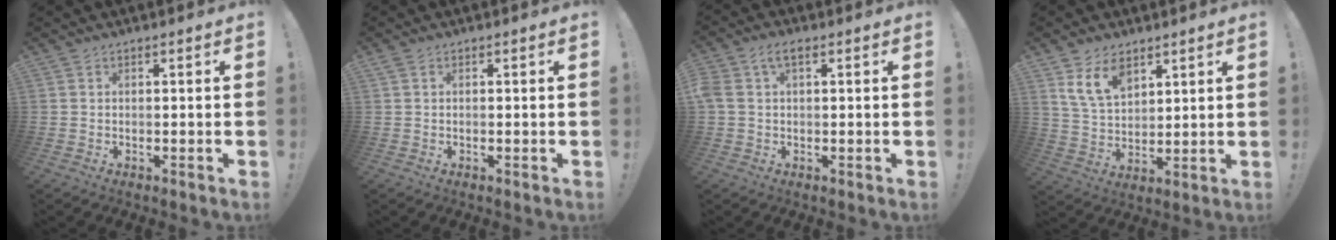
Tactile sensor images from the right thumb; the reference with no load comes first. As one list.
[{"total": 0.6, "force": [0.4, 0.4, 0.2], "torque": [-0.007, 0.003, 0.007]}, {"total": 4.2, "force": [1.3, 2.3, 3.3], "torque": [-0.074, 0.004, 0.025]}, {"total": 10.5, "force": [6.6, 6.2, 5.4], "torque": [-0.105, -0.025, 0.130]}]